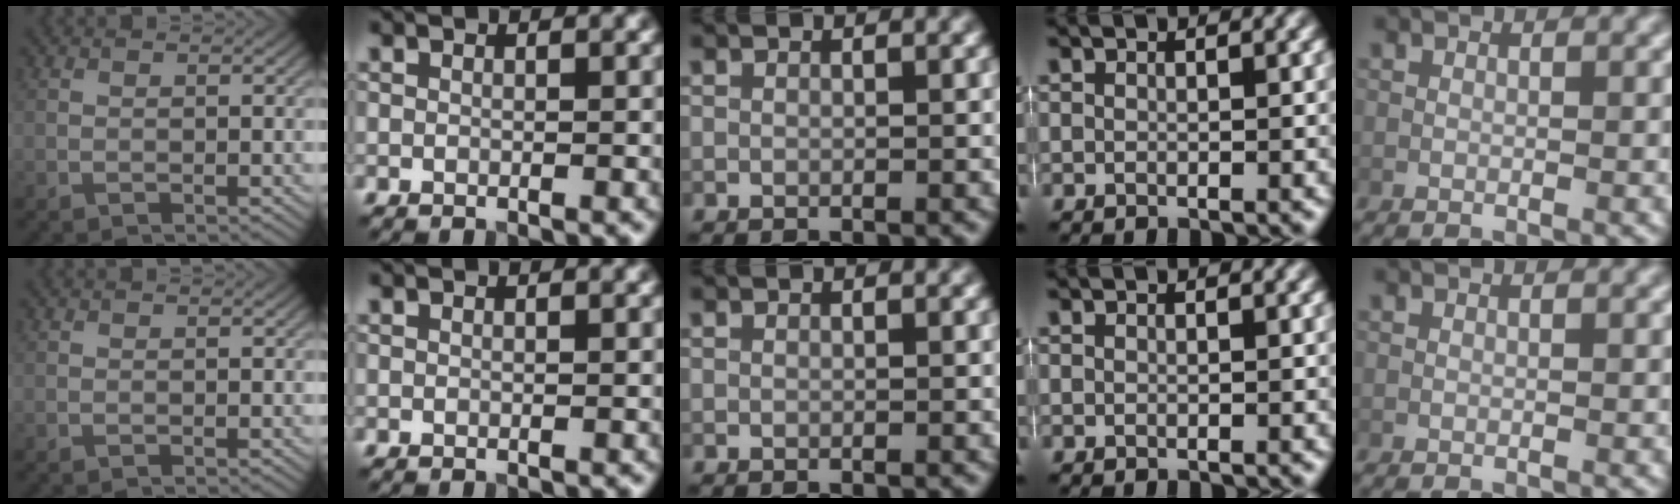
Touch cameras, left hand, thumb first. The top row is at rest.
{}